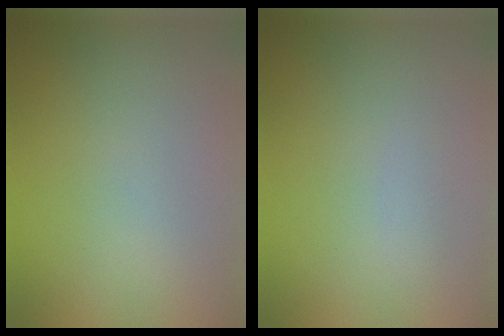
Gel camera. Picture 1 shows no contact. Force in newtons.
{"total": 0.6, "press": 0.6, "slide": 0.0}